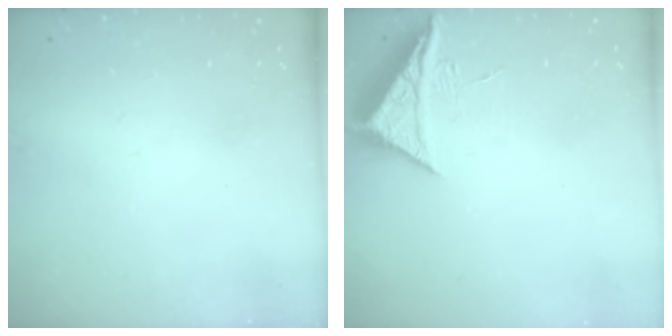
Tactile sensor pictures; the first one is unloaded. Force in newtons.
{"total": 7.7, "press": 7.7, "slide": 0.4}